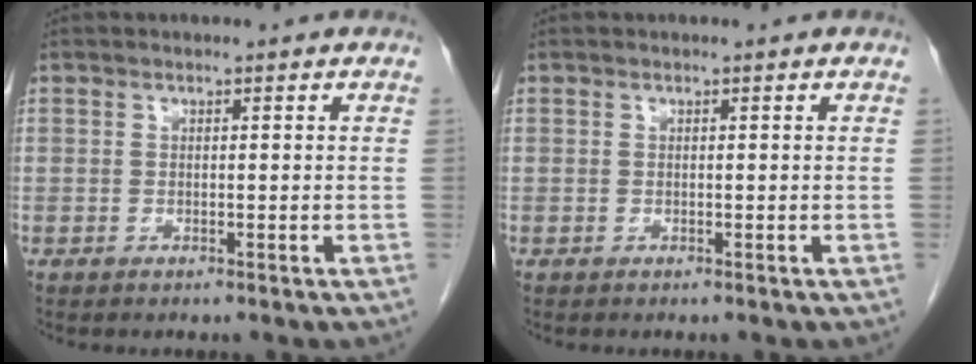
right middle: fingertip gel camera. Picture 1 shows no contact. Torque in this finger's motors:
{"motor_torque": [0.00, 0.00, 0.00, 0.00]}